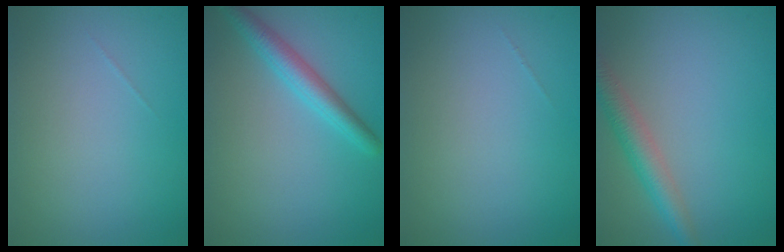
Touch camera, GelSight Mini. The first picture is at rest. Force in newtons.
{"total": 3.1, "press": 3.1, "slide": 0.2}
{"total": 0.0}
{"total": 3.5, "press": 3.5, "slide": 0.1}